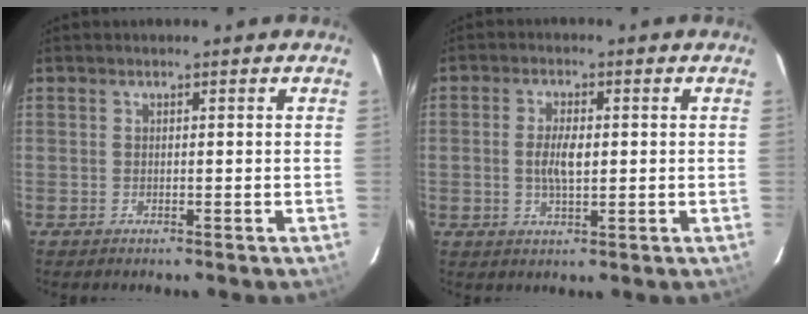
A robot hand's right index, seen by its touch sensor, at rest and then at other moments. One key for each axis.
{"total": 4.5, "fx": 0.0, "fy": 1.9, "fz": 4.1, "tx": -0.079, "ty": 0.000, "tz": 0.002}